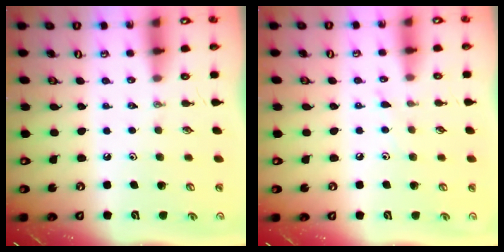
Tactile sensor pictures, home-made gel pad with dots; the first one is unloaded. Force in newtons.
{"total": 4.8, "press": 4.7, "slide": 0.6}